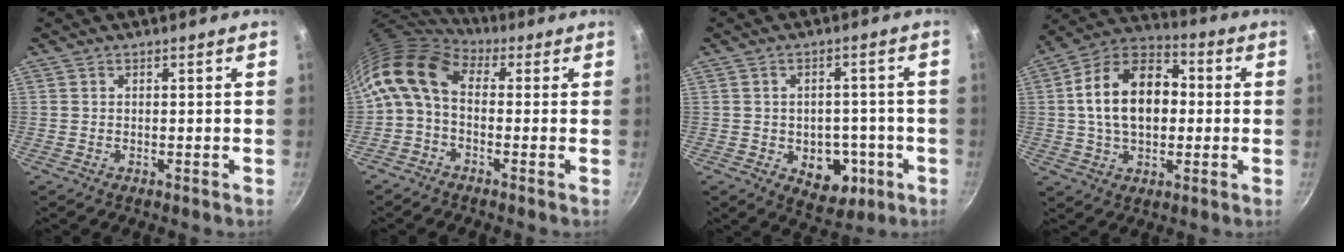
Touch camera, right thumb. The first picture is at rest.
{"total": 10.4, "force": [0.5, 6.7, 7.9], "torque": [-0.149, 0.026, -0.012]}
{"total": 10.6, "force": [-2.9, 7.8, 6.6], "torque": [-0.044, 0.006, -0.025]}
{"total": 17.4, "force": [0.9, 11.6, 13.0], "torque": [-0.186, 0.031, 0.001]}